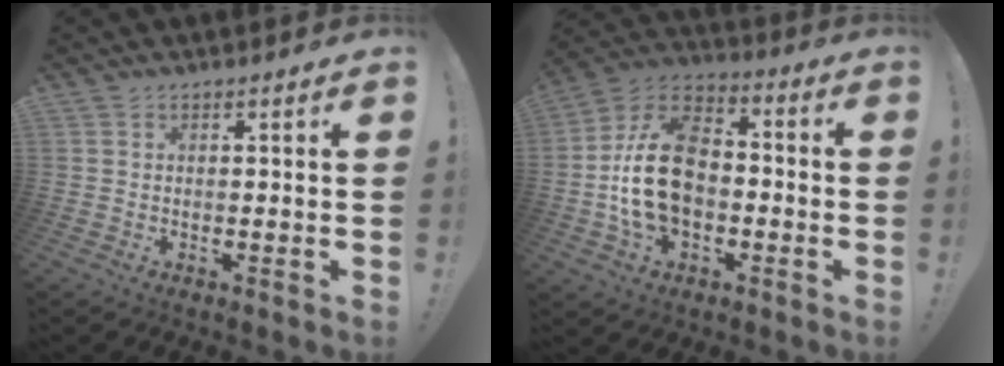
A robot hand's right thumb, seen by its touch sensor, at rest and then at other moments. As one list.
[{"total": 18.7, "force": [-2.6, 13.0, 13.2], "torque": [-0.236, 0.036, -0.037]}]